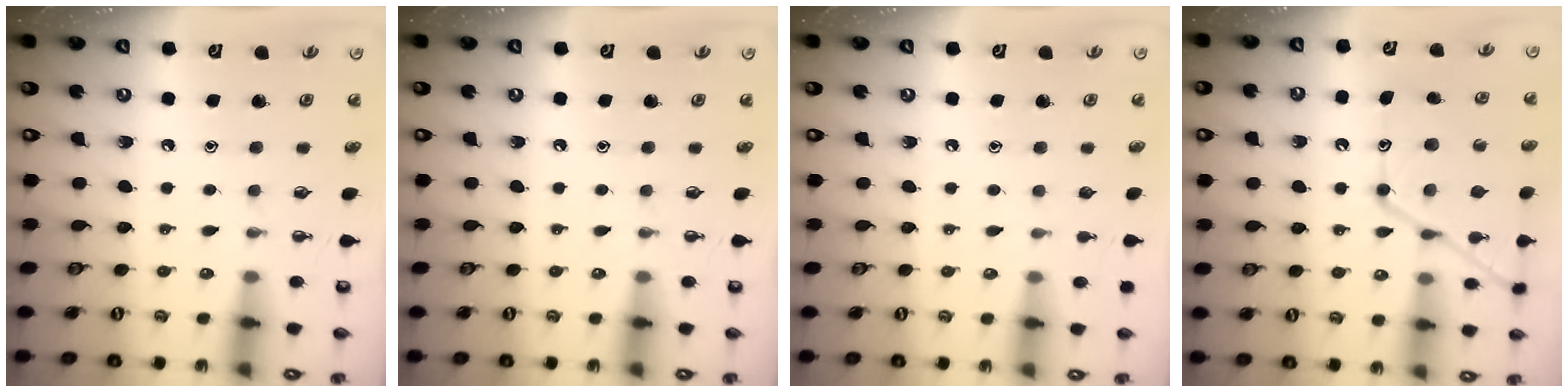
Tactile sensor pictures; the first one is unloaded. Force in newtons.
{"total": 0.0}
{"total": 0.0}
{"total": 16.1, "press": 16.0, "slide": 1.4}